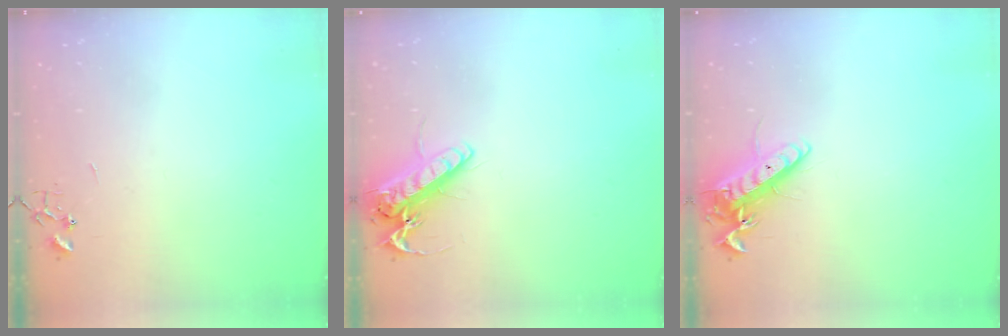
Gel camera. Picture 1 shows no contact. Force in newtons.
{"total": 13.8, "press": 13.6, "slide": 2.4}
{"total": 13.9, "press": 13.9, "slide": 1.3}